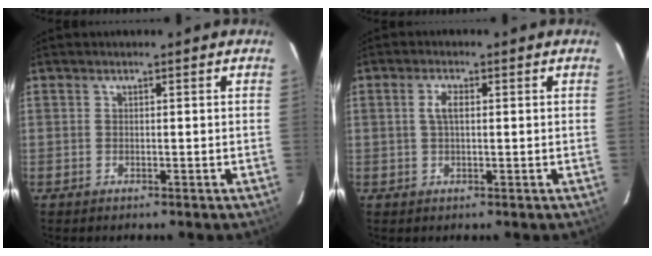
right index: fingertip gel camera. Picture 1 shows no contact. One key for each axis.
{"total": 2.7, "fx": 0.4, "fy": 1.1, "fz": 2.4, "tx": -0.050, "ty": 0.006, "tz": 0.009}